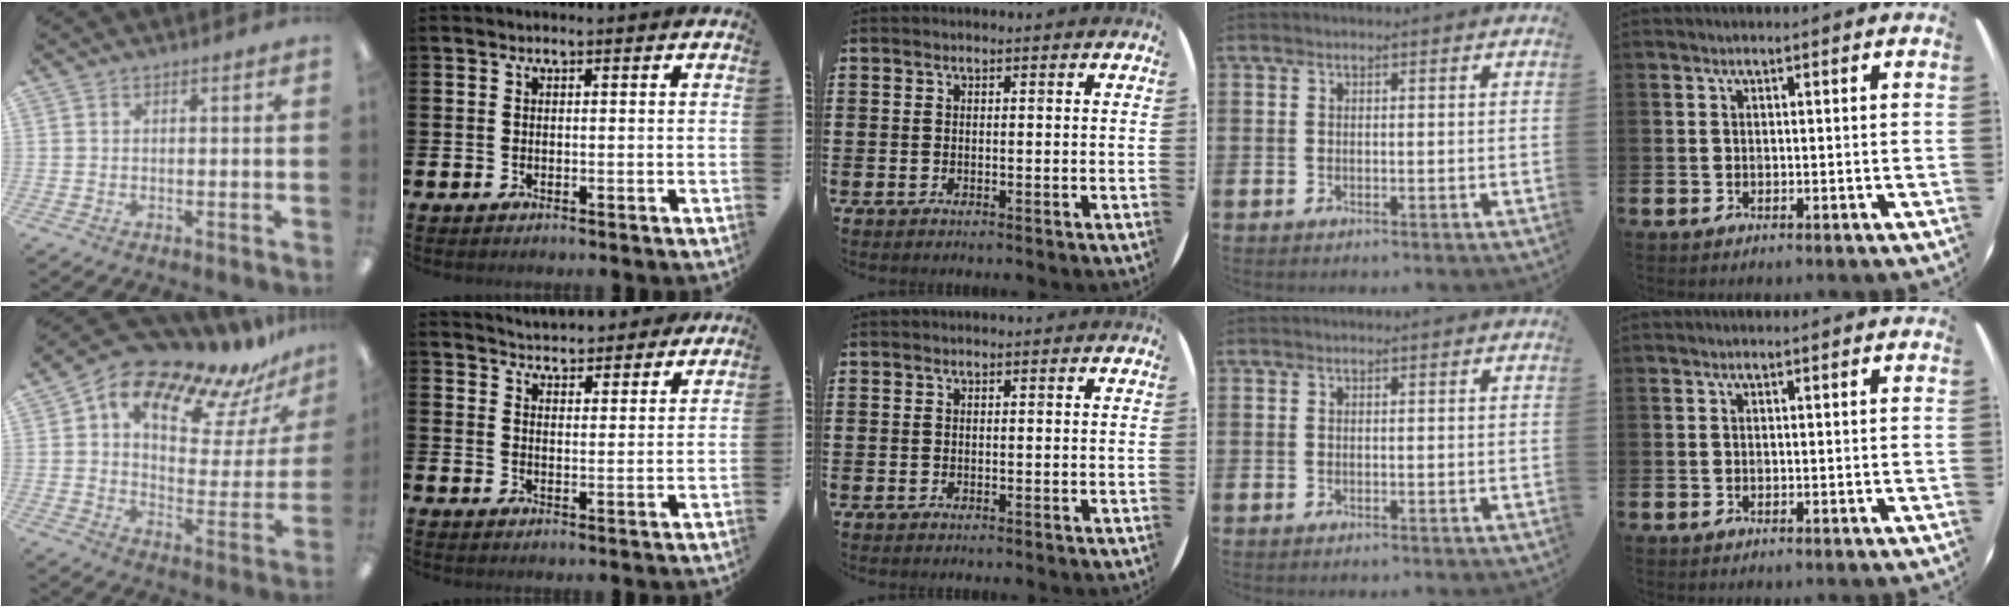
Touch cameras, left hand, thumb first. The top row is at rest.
{"thumb": {"total": 17.0, "force": [12.7, 7.0, 8.8], "torque": [-0.144, -0.093, 0.210]}, "index": {"total": 5.1, "force": [5.0, 0.9, -0.3], "torque": [-0.008, -0.034, 0.090]}}